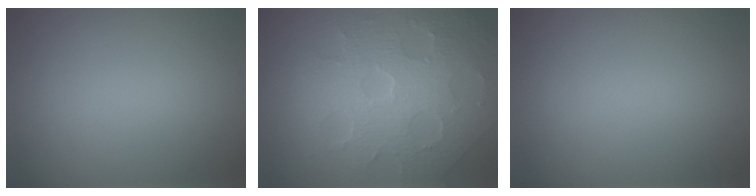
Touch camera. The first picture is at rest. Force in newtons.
{"total": 8.2, "press": 5.6, "slide": 6.0}
{"total": 0.0}